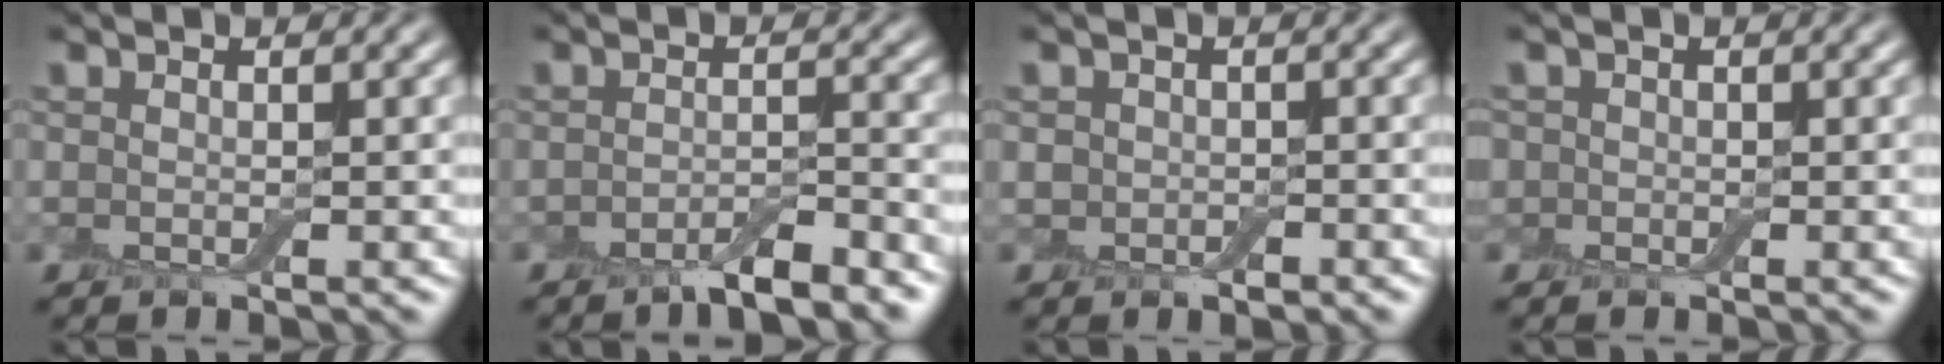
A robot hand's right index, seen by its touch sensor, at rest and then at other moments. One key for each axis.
{"total": 3.4, "fx": -2.6, "fy": 0.7, "fz": 2.2, "tx": -0.034, "ty": 0.002, "tz": -0.045}
{"total": 1.6, "fx": -0.4, "fy": 1.3, "fz": 0.7, "tx": -0.009, "ty": -0.005, "tz": -0.013}
{"total": 1.2, "fx": 0.1, "fy": 1.2, "fz": 0.2, "tx": 0.004, "ty": 0.000, "tz": -0.010}